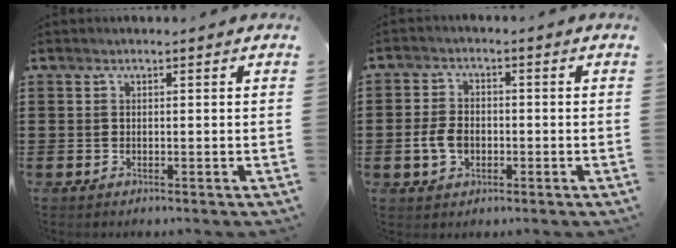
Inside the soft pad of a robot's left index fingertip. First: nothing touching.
{"total": 4.6, "force": [-1.1, 3.1, 3.2], "torque": [-0.083, -0.001, -0.026]}